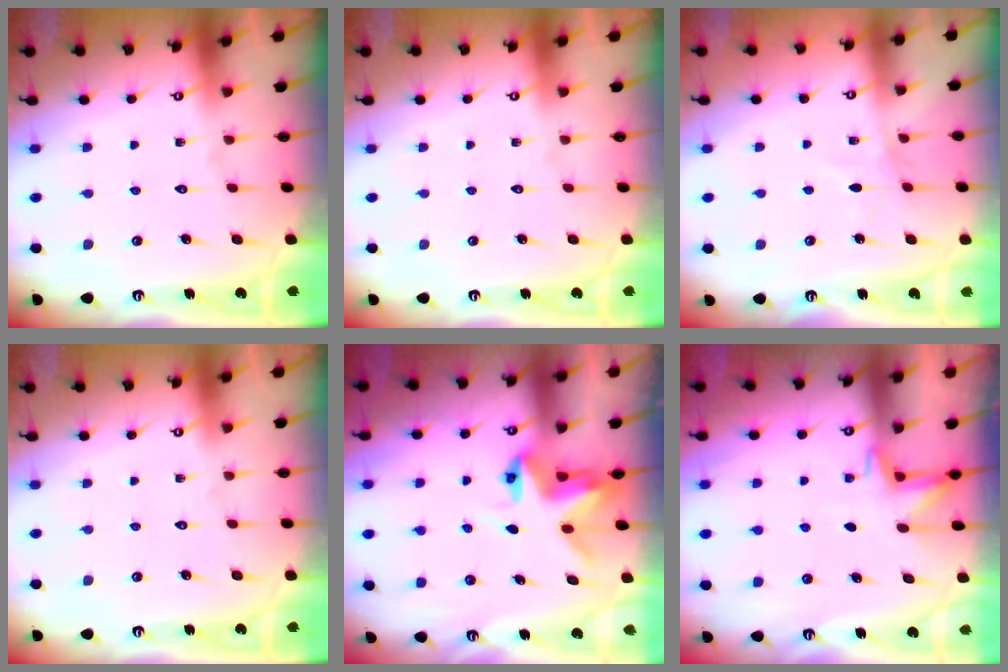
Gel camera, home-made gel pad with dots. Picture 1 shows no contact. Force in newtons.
{"total": 0.0}
{"total": 2.3, "press": 2.3, "slide": 0.3}
{"total": 0.0}
{"total": 4.8, "press": 4.8, "slide": 0.5}
{"total": 5.2, "press": 5.2, "slide": 0.8}